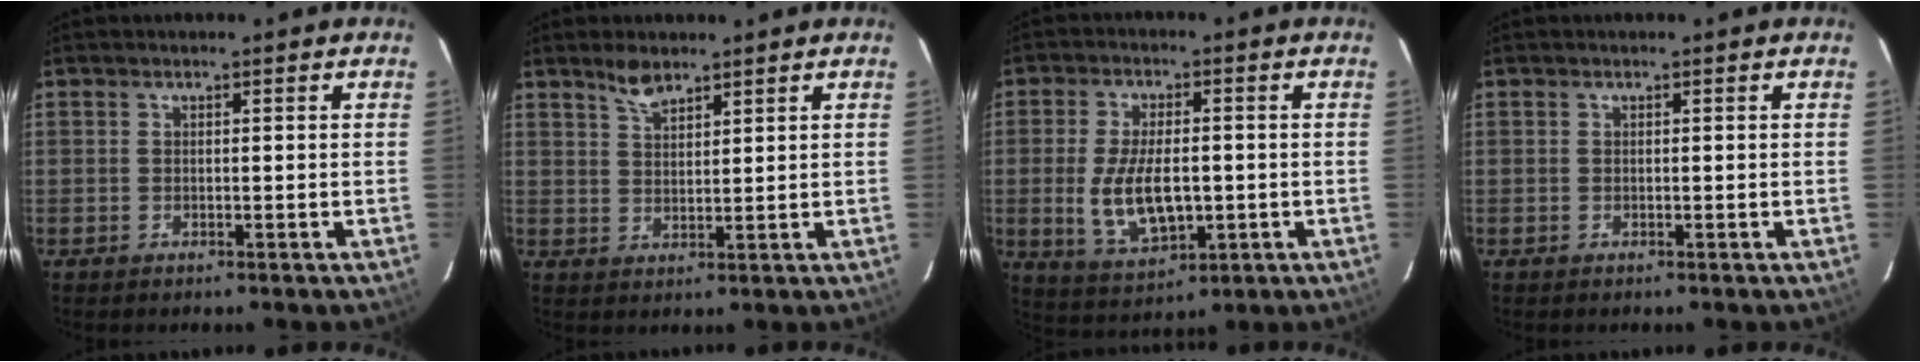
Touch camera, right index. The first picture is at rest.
{"total": 3.9, "force": [3.2, 1.4, 1.7], "torque": [-0.030, 0.002, 0.062]}
{"total": 11.0, "force": [-1.4, 5.2, 9.6], "torque": [-0.192, -0.013, -0.014]}
{"total": 0.0}